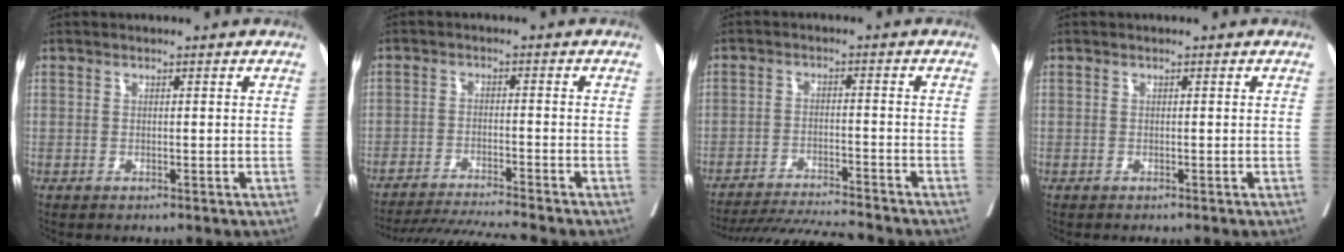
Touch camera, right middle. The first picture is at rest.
{"total": 10.4, "force": [-9.6, -1.7, 3.4], "torque": [-0.041, -0.014, -0.159]}
{"total": 12.9, "force": [-12.2, -0.7, 3.9], "torque": [-0.055, -0.019, -0.188]}
{"total": 0.7, "force": [-0.6, 0.1, 0.3], "torque": [-0.003, -0.002, -0.011]}